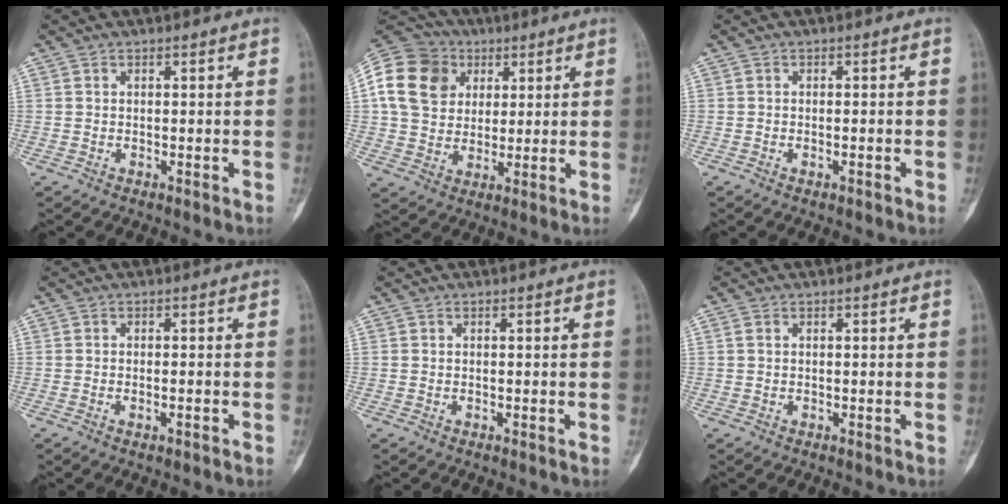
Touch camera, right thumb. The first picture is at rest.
{"total": 16.4, "force": [4.6, 13.5, 8.1], "torque": [-0.142, 0.014, 0.079]}
{"total": 1.0, "force": [-0.4, 0.4, 0.8], "torque": [-0.016, 0.008, -0.004]}
{"total": 1.6, "force": [-0.6, 0.5, 1.3], "torque": [-0.027, 0.010, -0.005]}
{"total": 0.0}
{"total": 0.6, "force": [0.2, 0.4, 0.4], "torque": [-0.011, 0.007, 0.006]}